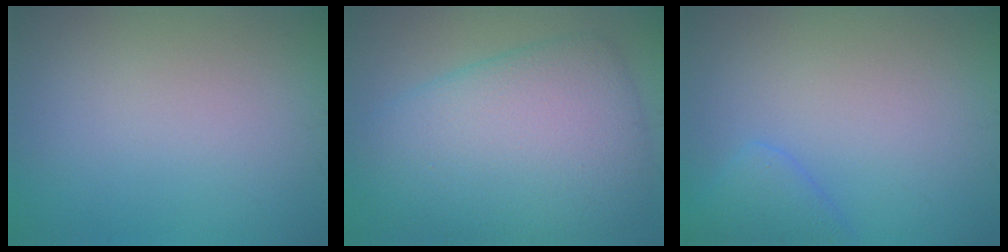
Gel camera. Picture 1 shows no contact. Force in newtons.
{"total": 9.9, "press": 9.9, "slide": 0.2}
{"total": 2.5, "press": 2.5, "slide": 0.2}